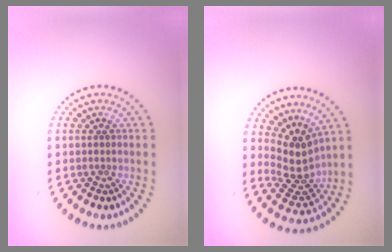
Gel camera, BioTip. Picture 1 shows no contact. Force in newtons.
{"total": 3.9, "press": 2.9, "slide": 2.6}